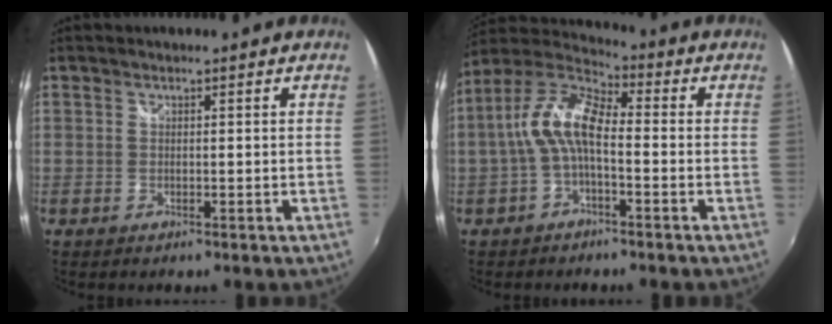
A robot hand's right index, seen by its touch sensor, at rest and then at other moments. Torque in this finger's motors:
{"motor_torque": [1.19, -0.43, 0.70, 0.21]}